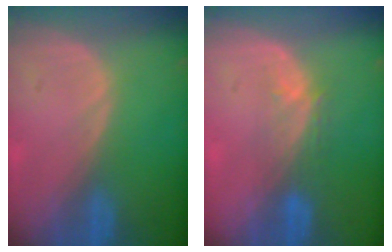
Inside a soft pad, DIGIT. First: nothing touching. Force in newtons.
{"total": 3.8, "press": 3.4, "slide": 1.6}